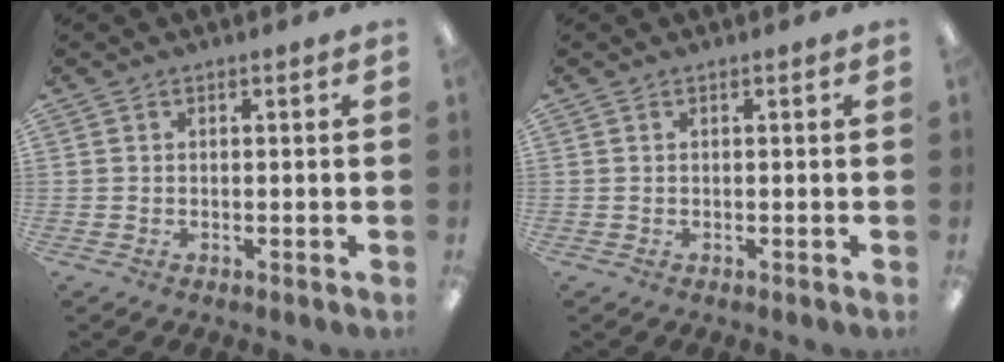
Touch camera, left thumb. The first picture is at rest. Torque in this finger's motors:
{"motor_torque": [0.00, 0.00, 0.00, 0.00, 0.00]}